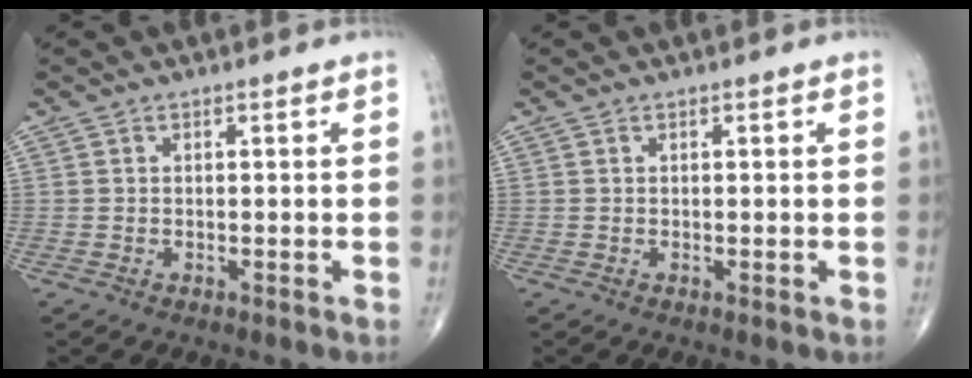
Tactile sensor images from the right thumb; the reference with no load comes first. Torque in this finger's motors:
{"motor_torque": [1.13, 0.92, -0.15, -0.04, 0.04]}